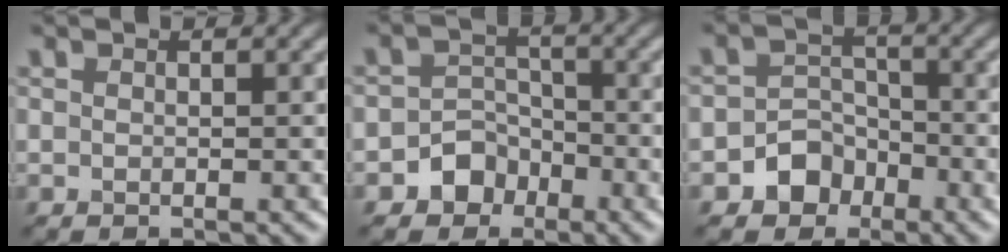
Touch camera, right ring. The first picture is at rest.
{"total": 3.6, "force": [-2.1, 2.8, 0.7], "torque": [0.017, 0.011, -0.043]}
{"total": 3.6, "force": [-2.0, 2.8, 0.9], "torque": [0.006, 0.009, -0.037]}